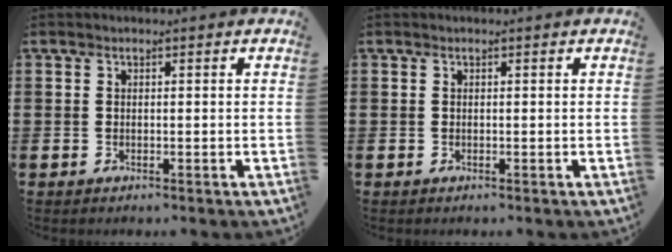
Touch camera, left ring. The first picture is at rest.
{"total": 0.0}